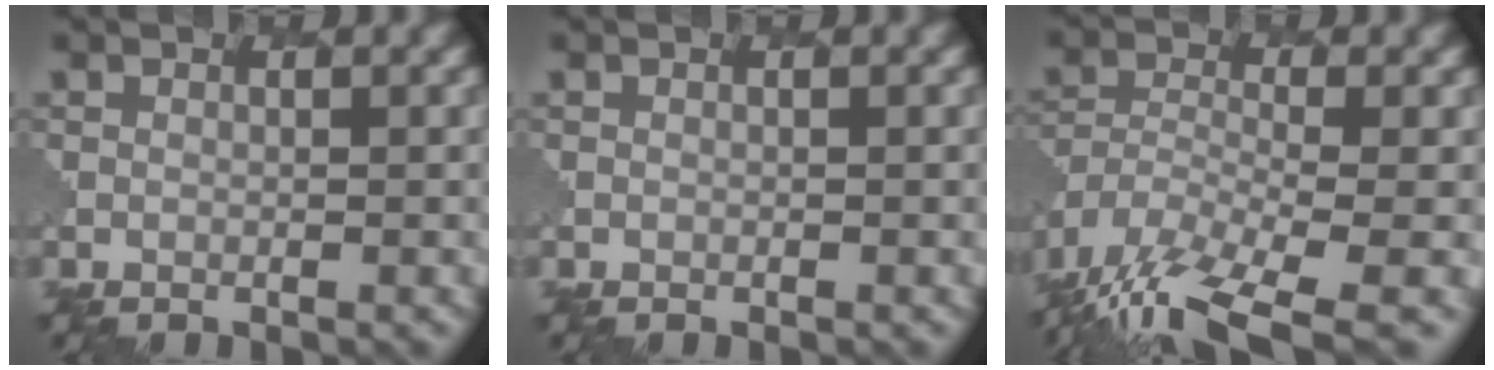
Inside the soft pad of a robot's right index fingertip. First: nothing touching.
{"total": 0.0}
{"total": 11.9, "force": [-8.4, 4.3, 7.4], "torque": [-0.164, -0.030, -0.136]}